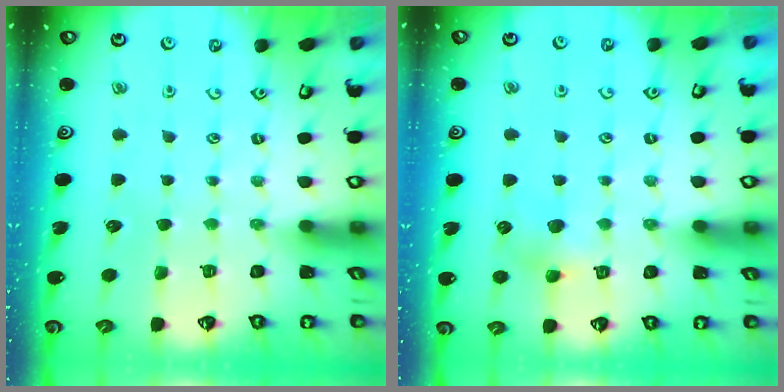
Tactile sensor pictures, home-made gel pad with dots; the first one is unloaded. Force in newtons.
{"total": 6.2, "press": 6.2, "slide": 0.6}